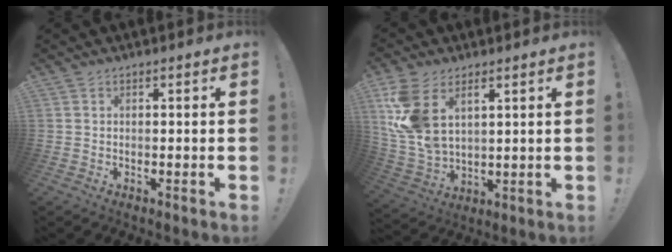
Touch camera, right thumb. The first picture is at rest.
{"total": 12.6, "force": [5.7, 7.4, 8.5], "torque": [-0.187, -0.026, 0.112]}